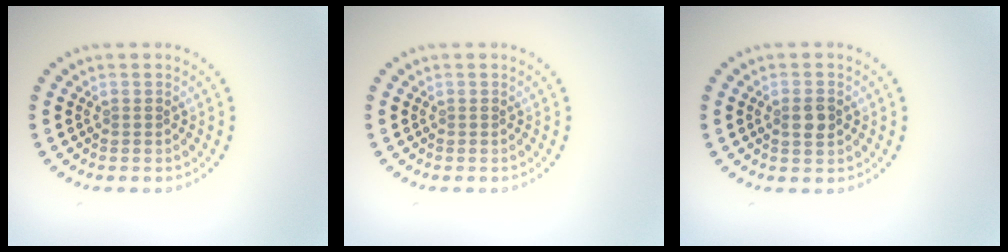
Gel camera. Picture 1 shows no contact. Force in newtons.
{"total": 0.0}
{"total": 1.8, "press": 1.8, "slide": 0.4}